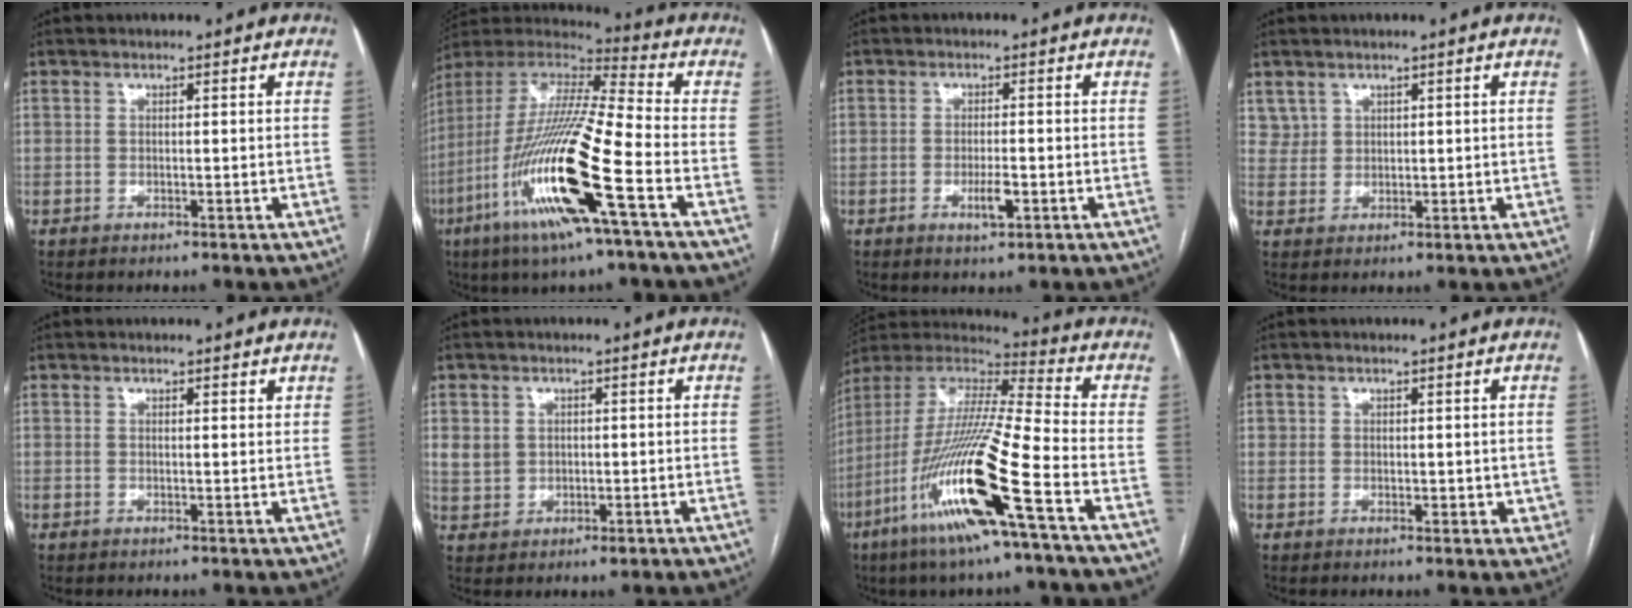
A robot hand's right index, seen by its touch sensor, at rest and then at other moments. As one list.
[{"total": 21.9, "force": [-8.3, 1.1, 20.3], "torque": [-0.439, -0.037, -0.164]}, {"total": 3.2, "force": [-1.1, 0.7, 2.9], "torque": [-0.054, -0.002, -0.017]}, {"total": 2.8, "force": [1.8, 2.2, 0.1], "torque": [0.008, 0.005, 0.034]}, {"total": 1.3, "force": [1.2, 0.3, 0.5], "torque": [-0.009, 0.001, 0.012]}, {"total": 5.0, "force": [0.8, 4.5, 2.0], "torque": [-0.041, 0.005, 0.027]}, {"total": 20.9, "force": [-8.9, 0.2, 18.9], "torque": [-0.416, -0.040, -0.181]}, {"total": 3.0, "force": [0.5, 2.4, 1.7], "torque": [-0.011, -0.001, 0.011]}]